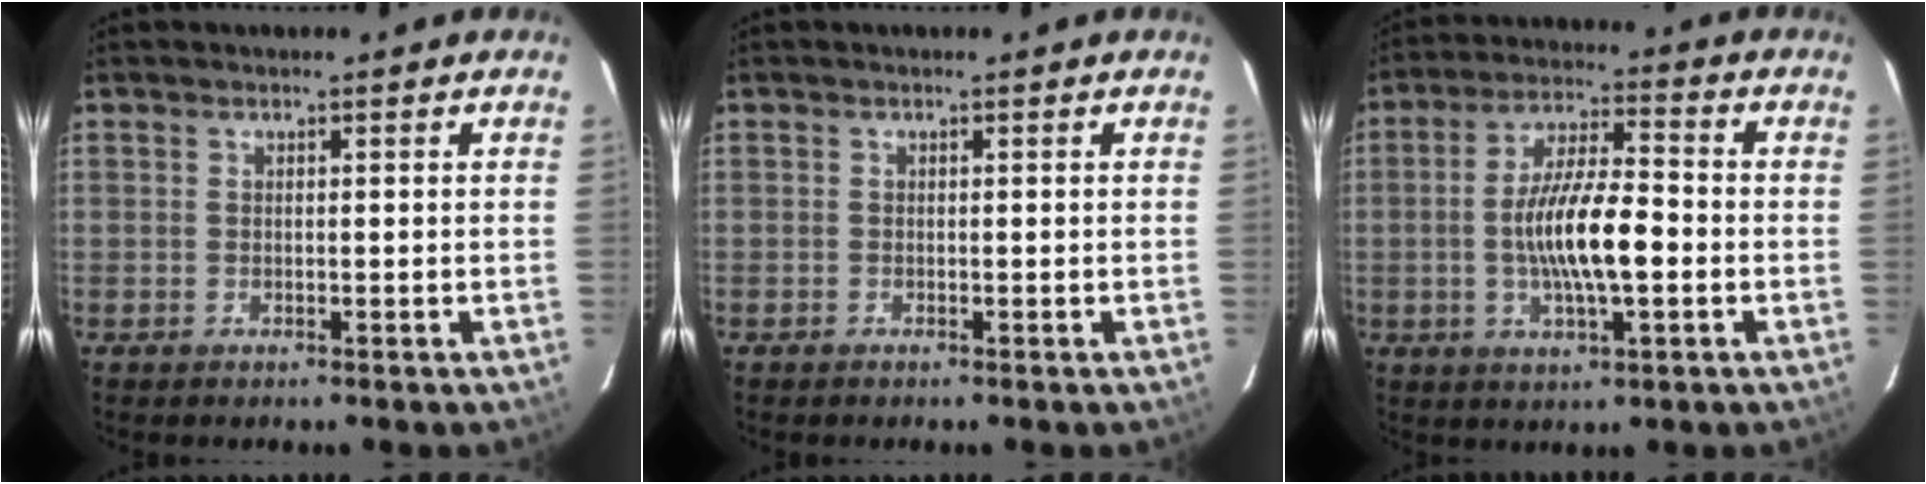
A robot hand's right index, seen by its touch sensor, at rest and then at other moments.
{"total": 0.0}
{"total": 12.2, "force": [-2.1, 3.1, 11.6], "torque": [-0.218, 0.000, -0.036]}